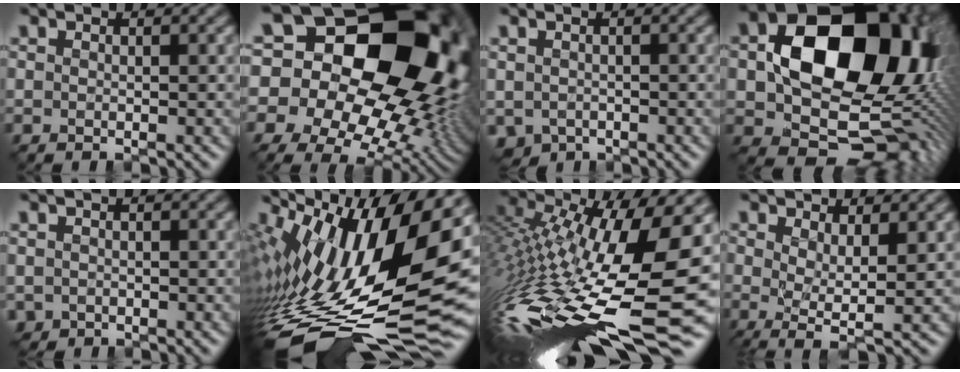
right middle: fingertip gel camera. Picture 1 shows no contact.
{"total": 24.2, "force": [5.8, 18.2, 14.8], "torque": [-0.245, 0.033, 0.068]}
{"total": 2.3, "force": [-1.3, 1.7, 0.8], "torque": [-0.013, -0.012, -0.025]}
{"total": 17.7, "force": [1.4, 12.5, 12.4], "torque": [-0.168, -0.023, 0.031]}
{"total": 0.9, "force": [-0.4, 0.8, 0.1], "torque": [0.000, -0.007, -0.009]}
{"total": 16.7, "force": [-1.0, 7.2, 15.1], "torque": [-0.257, -0.002, -0.023]}
{"total": 18.0, "force": [-2.2, 6.0, 16.9], "torque": [-0.331, -0.035, -0.035]}
{"total": 2.7, "force": [0.6, 0.4, 2.6], "torque": [-0.037, -0.011, 0.005]}